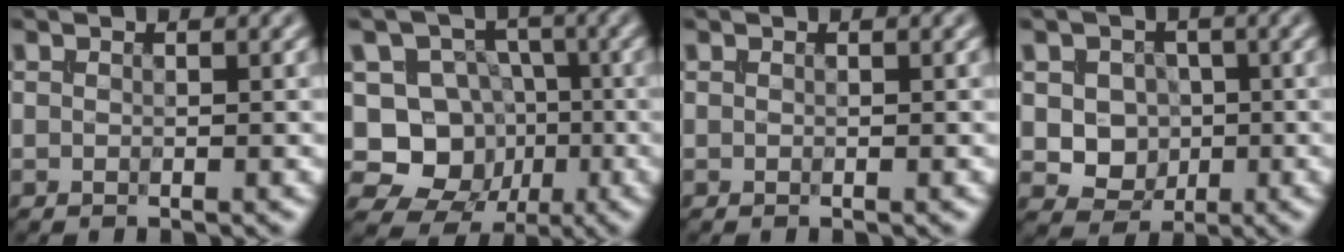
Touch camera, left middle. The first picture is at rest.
{"total": 9.9, "force": [-1.5, 9.0, 3.9], "torque": [-0.052, 0.018, -0.049]}
{"total": 0.0}
{"total": 3.9, "force": [-0.1, 3.4, 1.8], "torque": [-0.017, -0.003, -0.010]}